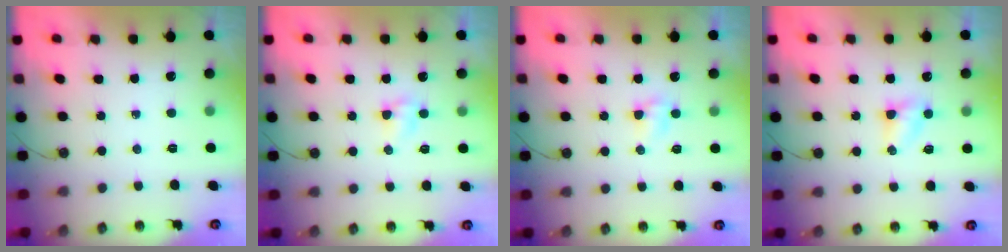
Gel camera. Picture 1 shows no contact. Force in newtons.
{"total": 4.8, "press": 3.0, "slide": 3.8}
{"total": 4.8, "press": 3.0, "slide": 3.8}
{"total": 3.7, "press": 3.7, "slide": 0.5}